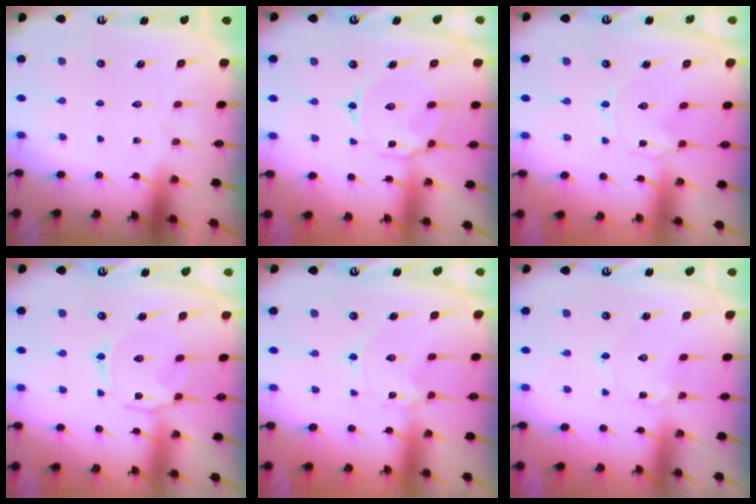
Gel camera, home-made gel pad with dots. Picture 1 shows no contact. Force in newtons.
{"total": 8.0, "press": 7.9, "slide": 0.6}
{"total": 0.0}
{"total": 2.9, "press": 2.9, "slide": 0.5}
{"total": 1.2, "press": 1.2, "slide": 0.2}
{"total": 0.9, "press": 0.9, "slide": 0.1}